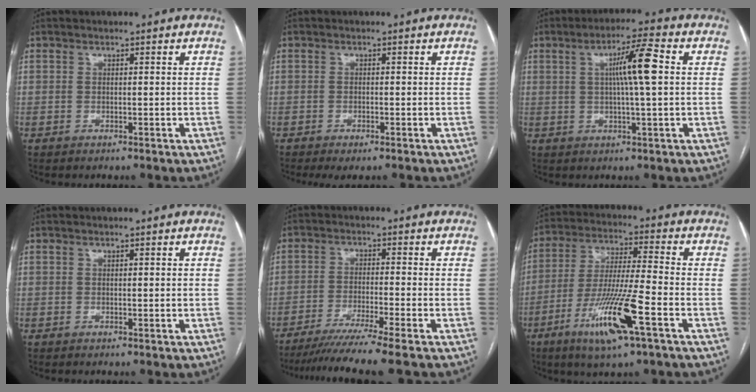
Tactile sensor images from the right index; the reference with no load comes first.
{"total": 2.6, "force": [-1.7, 0.5, 1.8], "torque": [-0.030, -0.006, -0.027]}
{"total": 7.9, "force": [1.4, -0.1, 7.8], "torque": [-0.133, 0.009, 0.020]}
{"total": 0.5, "force": [0.1, 0.1, 0.5], "torque": [-0.009, 0.000, 0.002]}
{"total": 9.5, "force": [-7.7, -2.3, 5.1], "torque": [-0.065, -0.034, -0.124]}
{"total": 13.7, "force": [-6.3, 0.5, 12.2], "torque": [-0.244, -0.022, -0.113]}